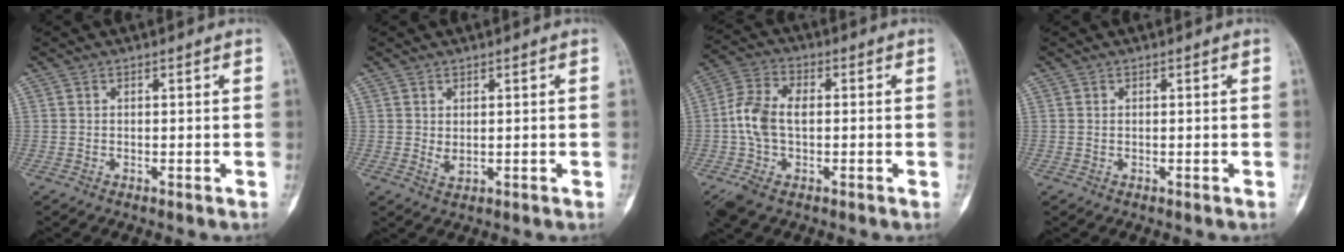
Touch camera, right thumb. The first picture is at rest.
{"total": 1.6, "force": [0.2, 0.8, 1.4], "torque": [-0.025, -0.006, 0.010]}
{"total": 11.3, "force": [-1.1, 6.4, 9.3], "torque": [-0.196, 0.016, -0.023]}
{"total": 0.0}